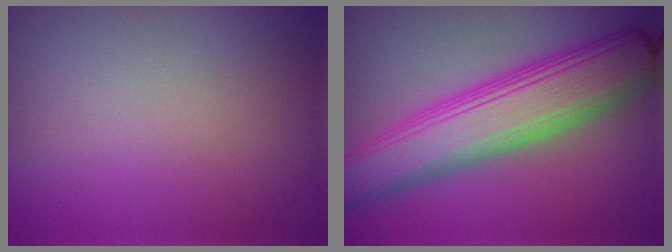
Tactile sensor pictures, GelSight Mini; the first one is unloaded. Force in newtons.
{"total": 8.8, "press": 8.8, "slide": 0.1}